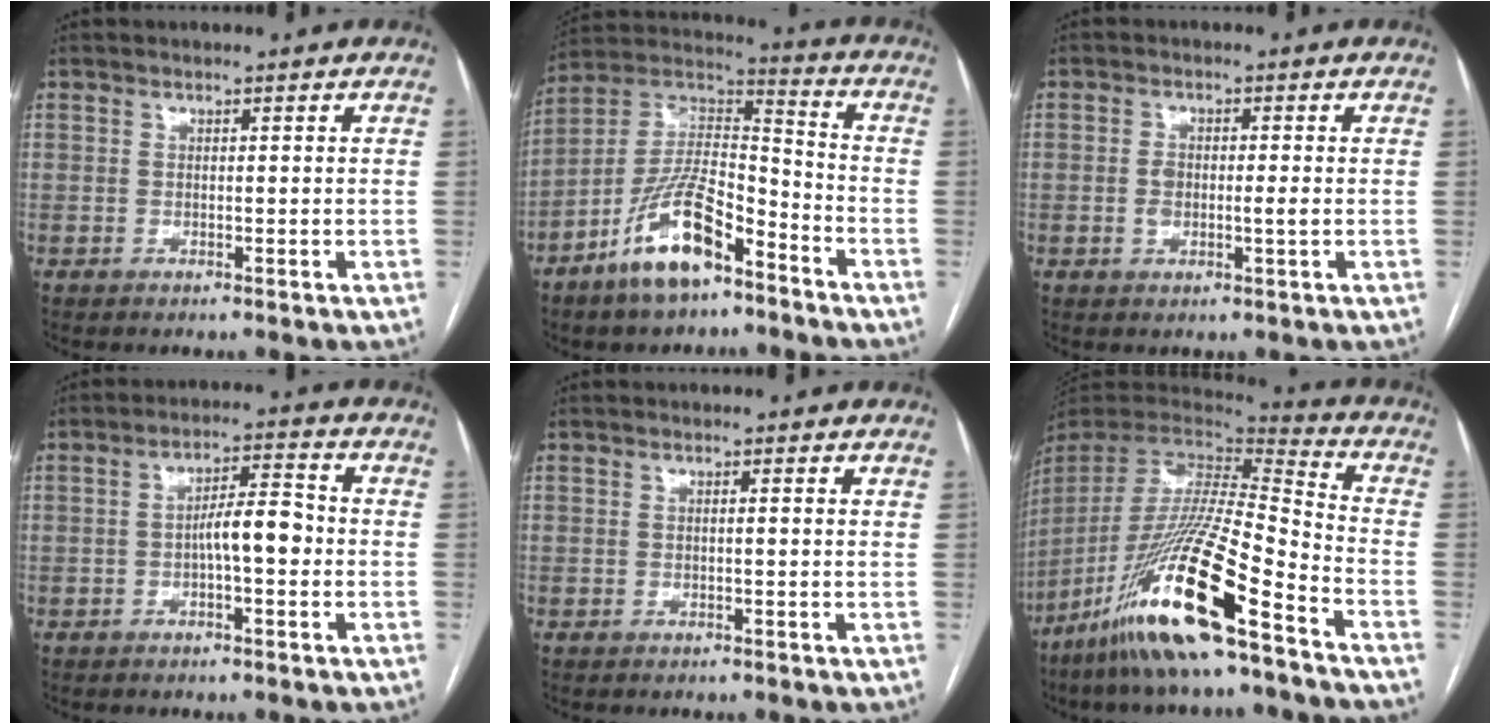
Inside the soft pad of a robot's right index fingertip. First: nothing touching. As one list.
[{"total": 14.5, "force": [-8.8, 4.6, 10.5], "torque": [-0.210, 0.010, -0.161]}, {"total": 3.3, "force": [-0.3, 1.4, 3.0], "torque": [-0.062, 0.006, -0.003]}, {"total": 6.1, "force": [-1.0, 1.4, 5.8], "torque": [-0.097, 0.019, -0.016]}, {"total": 0.7, "force": [0.2, 0.0, 0.7], "torque": [-0.012, 0.002, 0.001]}, {"total": 23.4, "force": [-14.4, 1.0, 18.4], "torque": [-0.381, -0.054, -0.277]}]